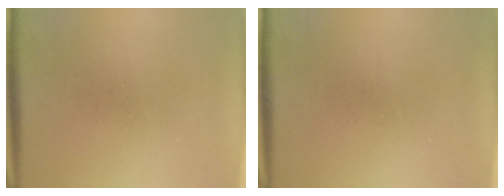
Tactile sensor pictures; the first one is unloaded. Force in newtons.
{"total": 0.0}